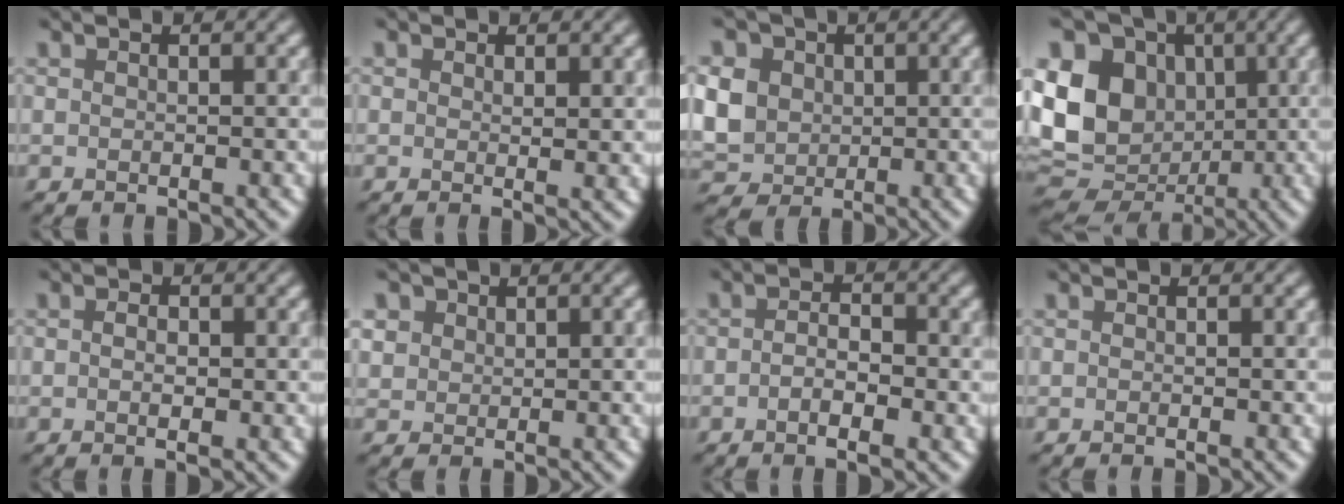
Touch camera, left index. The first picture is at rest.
{"total": 1.0, "force": [0.5, 0.4, 0.9], "torque": [-0.010, -0.005, 0.008]}
{"total": 8.1, "force": [1.6, 6.8, 4.1], "torque": [-0.103, 0.020, 0.022]}
{"total": 15.2, "force": [1.4, 12.6, 8.5], "torque": [-0.189, 0.011, 0.016]}
{"total": 1.9, "force": [0.0, 1.0, 1.6], "torque": [-0.012, -0.009, -0.008]}
{"total": 2.3, "force": [1.0, 1.9, 1.0], "torque": [-0.020, 0.005, 0.021]}
{"total": 2.9, "force": [-0.8, 1.1, 2.6], "torque": [-0.044, -0.002, -0.016]}
{"total": 0.0}